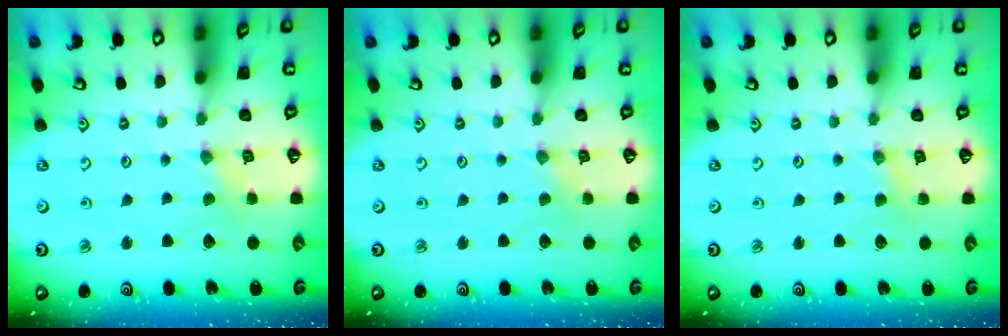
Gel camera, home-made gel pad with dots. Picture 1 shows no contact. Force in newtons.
{"total": 0.0}
{"total": 2.4, "press": 2.4, "slide": 0.5}